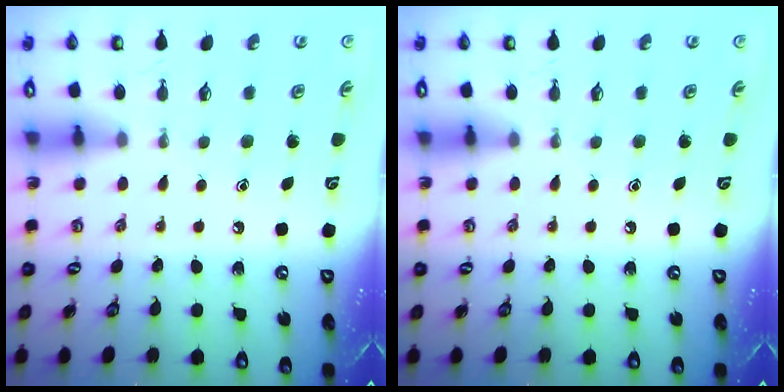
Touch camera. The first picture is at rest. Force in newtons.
{"total": 0.0}